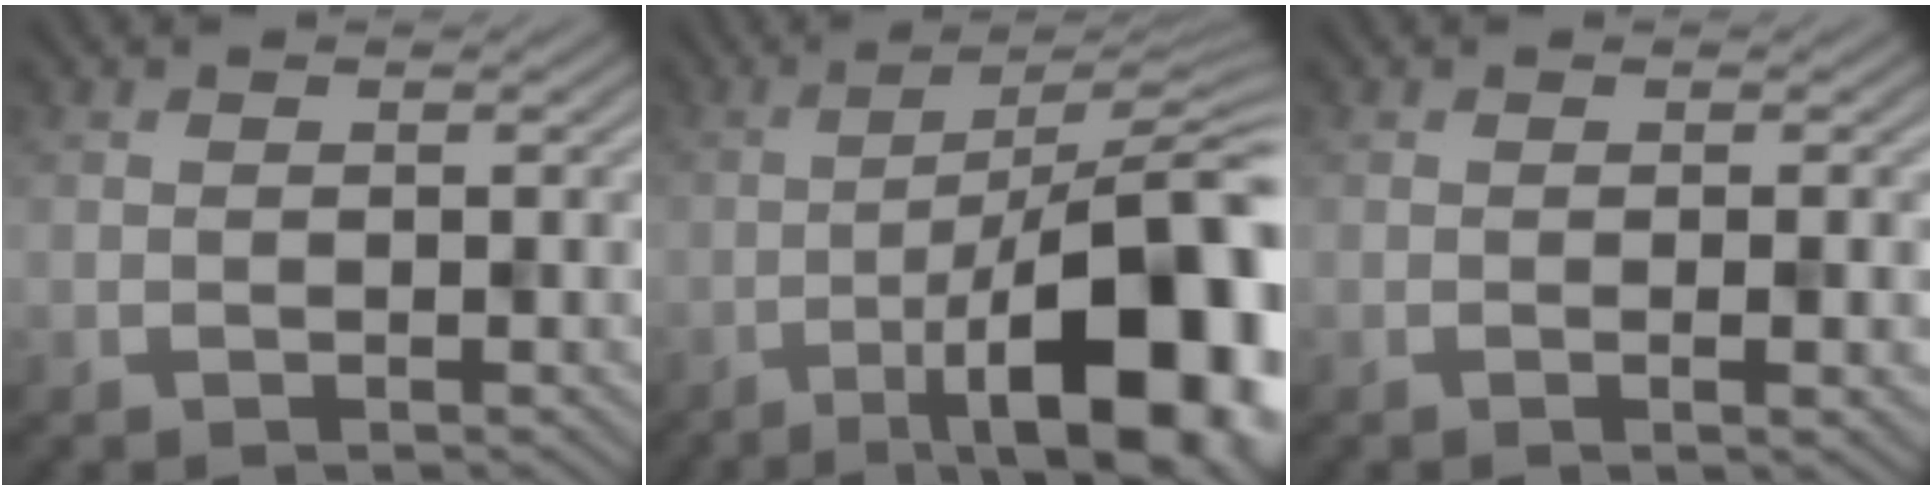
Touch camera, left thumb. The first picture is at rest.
{"total": 17.5, "force": [-6.6, 5.0, 15.4], "torque": [-0.200, 0.006, -0.093]}
{"total": 1.9, "force": [-0.4, 0.1, 1.9], "torque": [-0.034, 0.004, -0.009]}